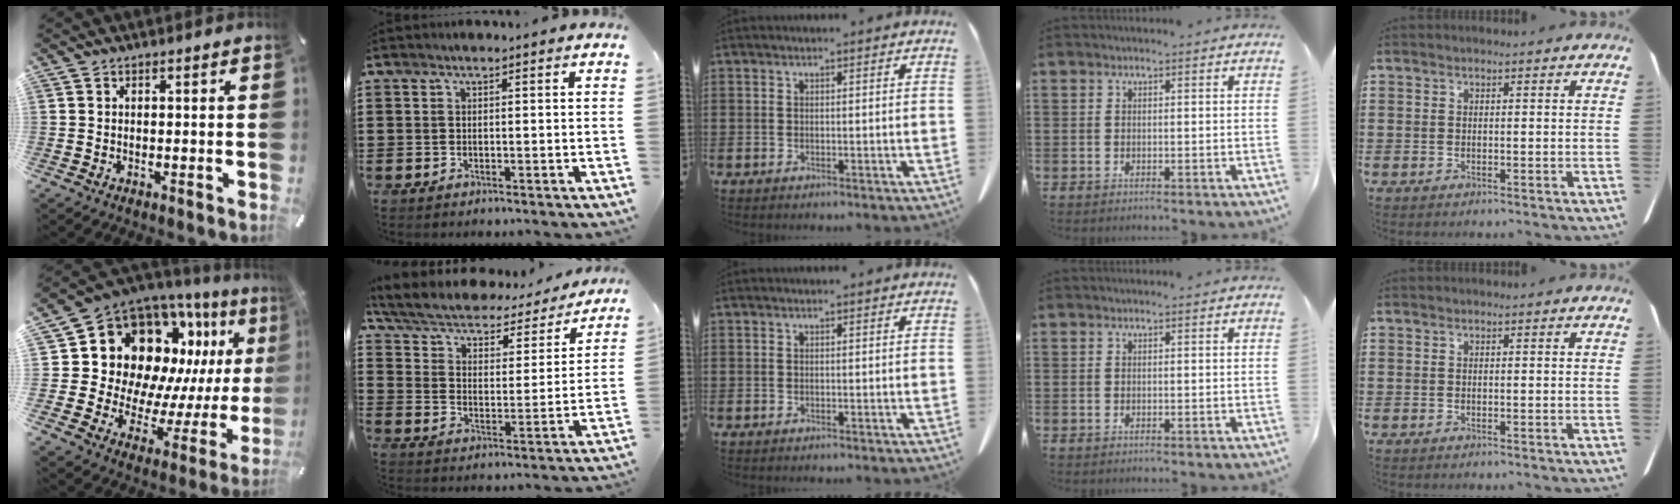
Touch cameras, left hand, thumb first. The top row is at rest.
{"thumb": {"total": 18.0, "force": [9.2, 13.0, 8.4], "torque": [-0.136, -0.102, 0.187]}, "index": {"total": 4.2, "force": [3.8, 1.1, 1.5], "torque": [-0.052, -0.032, 0.057]}}